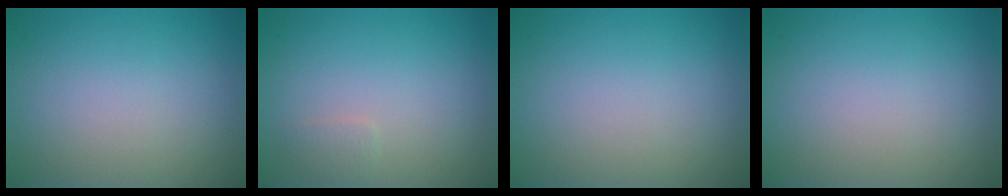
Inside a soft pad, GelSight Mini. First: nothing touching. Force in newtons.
{"total": 0.9, "press": 0.9, "slide": 0.1}
{"total": 0.0}
{"total": 0.0}